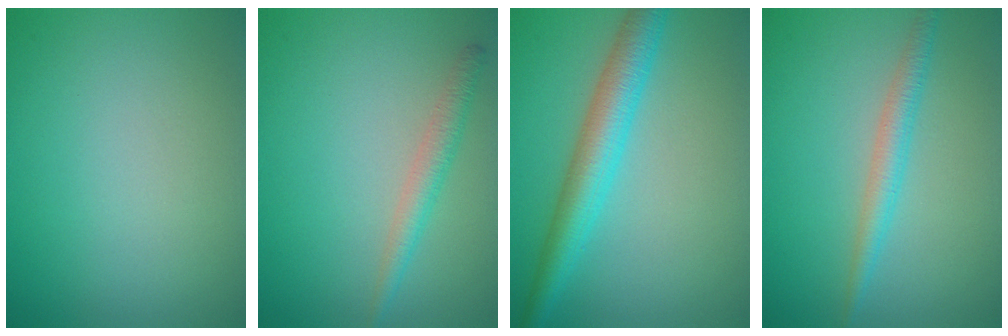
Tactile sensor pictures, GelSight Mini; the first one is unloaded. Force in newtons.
{"total": 2.0, "press": 2.0, "slide": 0.0}
{"total": 5.0, "press": 5.0, "slide": 0.2}
{"total": 2.3, "press": 2.3, "slide": 0.1}